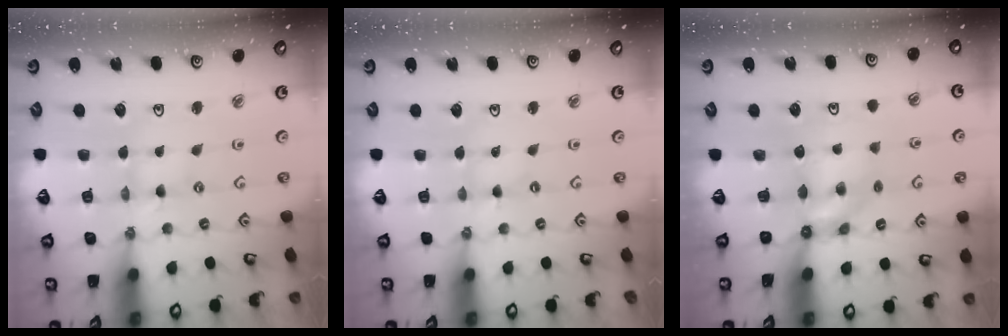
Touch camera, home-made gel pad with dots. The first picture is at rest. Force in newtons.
{"total": 0.0}
{"total": 5.8, "press": 5.8, "slide": 0.3}